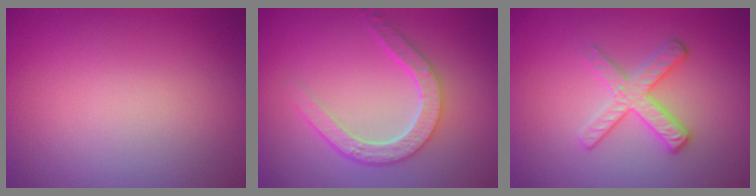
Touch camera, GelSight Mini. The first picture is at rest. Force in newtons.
{"total": 4.4, "press": 3.4, "slide": 2.7}
{"total": 3.2, "press": 2.8, "slide": 1.5}